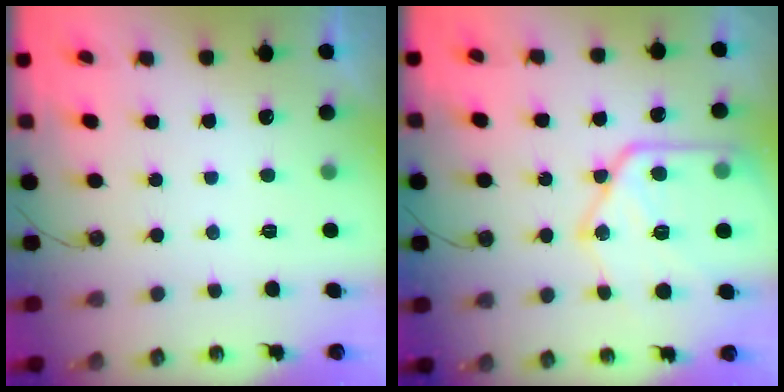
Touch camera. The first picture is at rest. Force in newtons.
{"total": 20.7, "press": 20.6, "slide": 2.2}